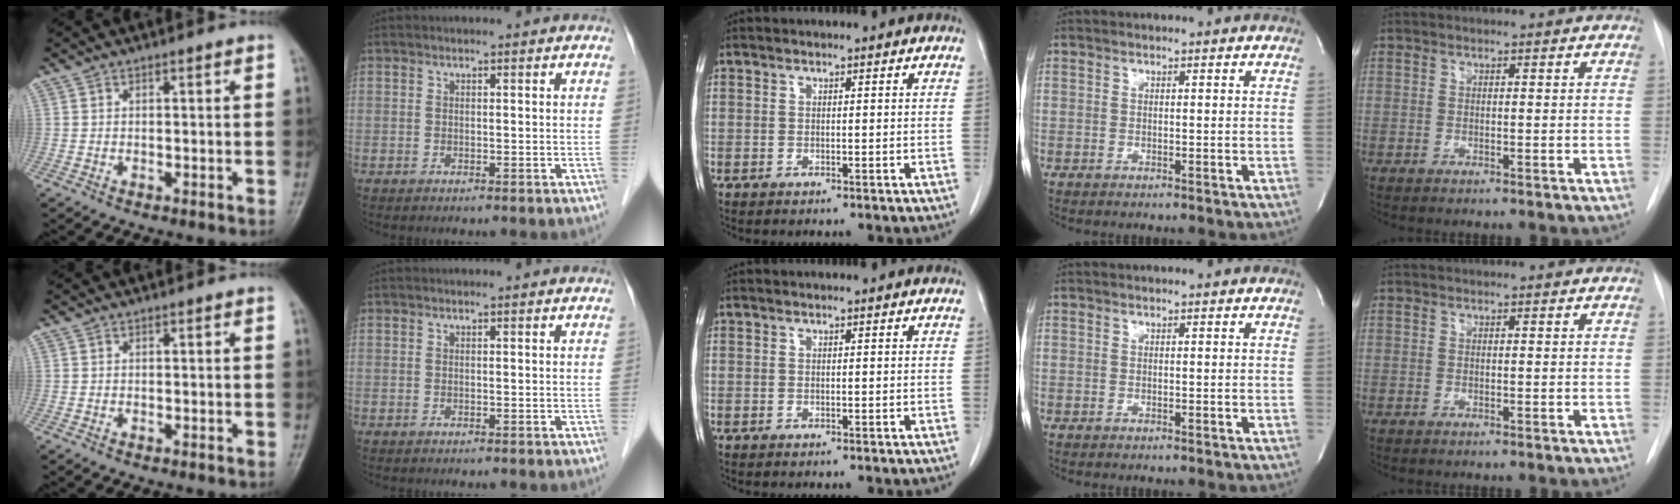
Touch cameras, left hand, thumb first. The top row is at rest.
{}